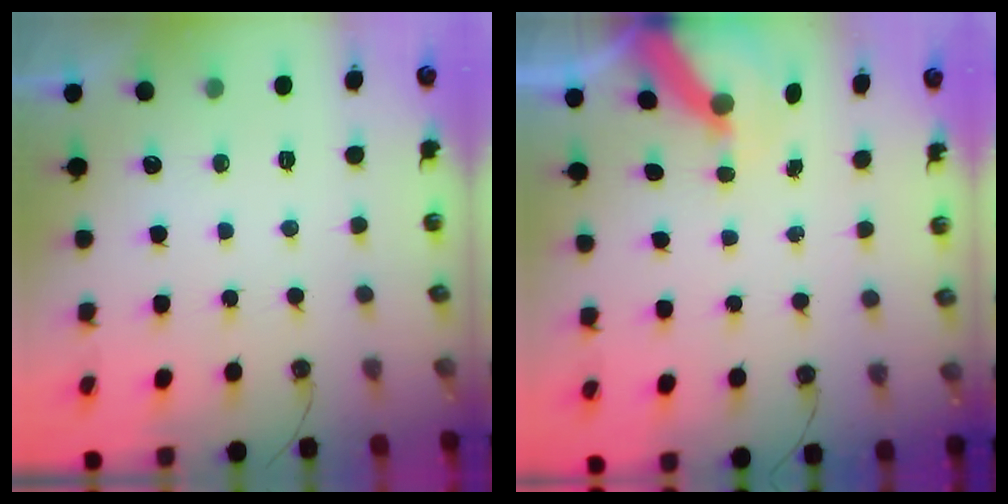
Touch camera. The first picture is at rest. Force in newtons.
{"total": 8.0, "press": 7.9, "slide": 1.0}